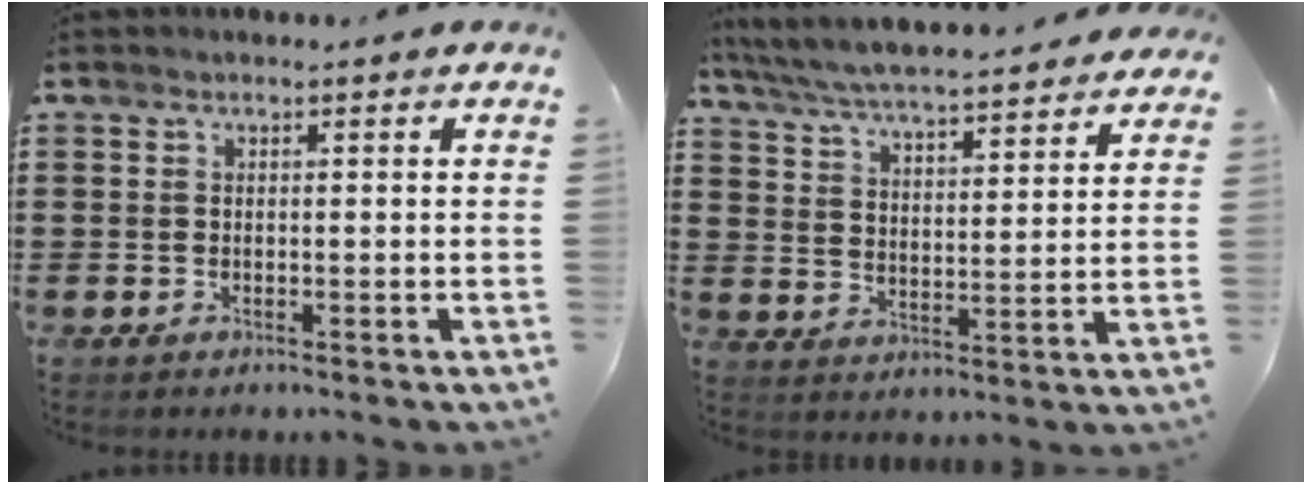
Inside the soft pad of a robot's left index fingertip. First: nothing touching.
{"total": 6.0, "force": [5.7, 0.0, 1.7], "torque": [-0.058, -0.038, 0.097]}